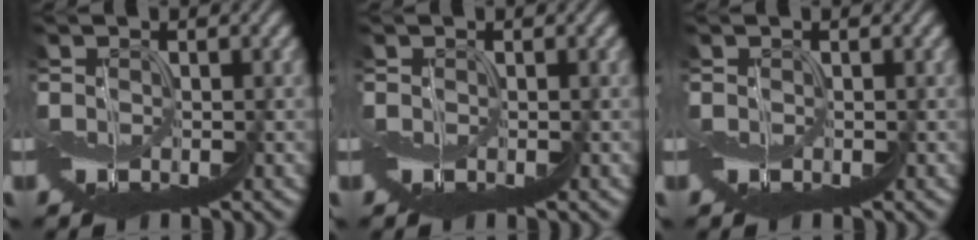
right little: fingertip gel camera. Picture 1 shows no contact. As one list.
[{"total": 0.0}, {"total": 0.0}]